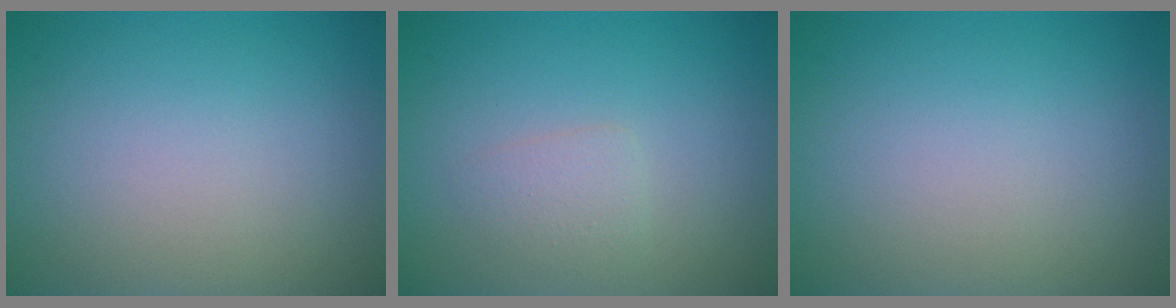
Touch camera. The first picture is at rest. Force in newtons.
{"total": 1.3, "press": 1.3, "slide": 0.1}
{"total": 0.0}